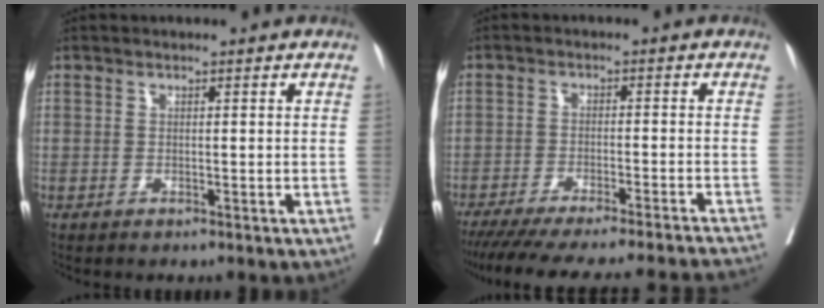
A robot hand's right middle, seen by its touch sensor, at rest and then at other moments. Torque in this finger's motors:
{"motor_torque": [1.07, -1.06, 0.19, 0.06]}